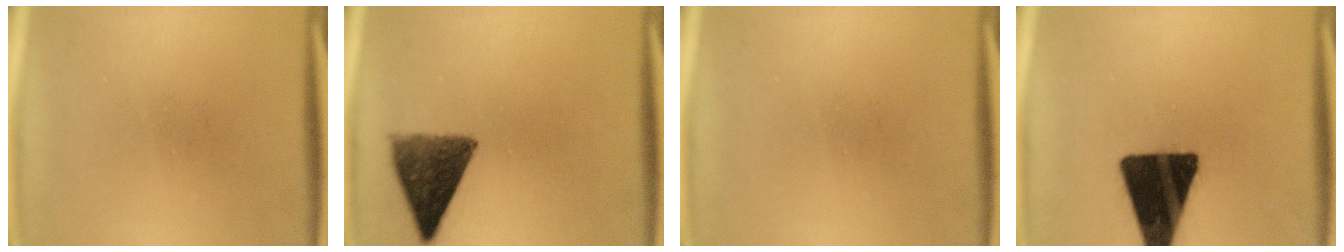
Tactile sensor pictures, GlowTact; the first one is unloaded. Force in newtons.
{"total": 9.3}
{"total": 0.0}
{"total": 19.4}